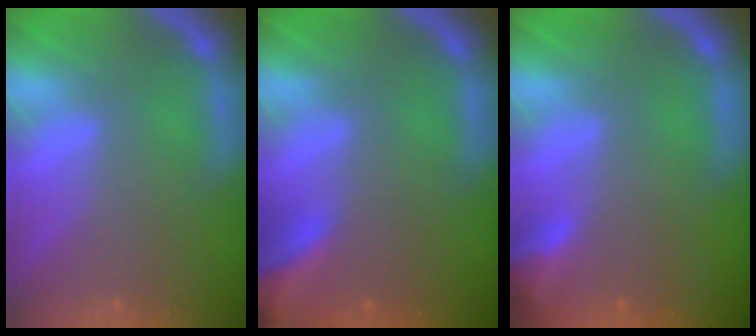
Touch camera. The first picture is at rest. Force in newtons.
{"total": 8.4}
{"total": 3.5}